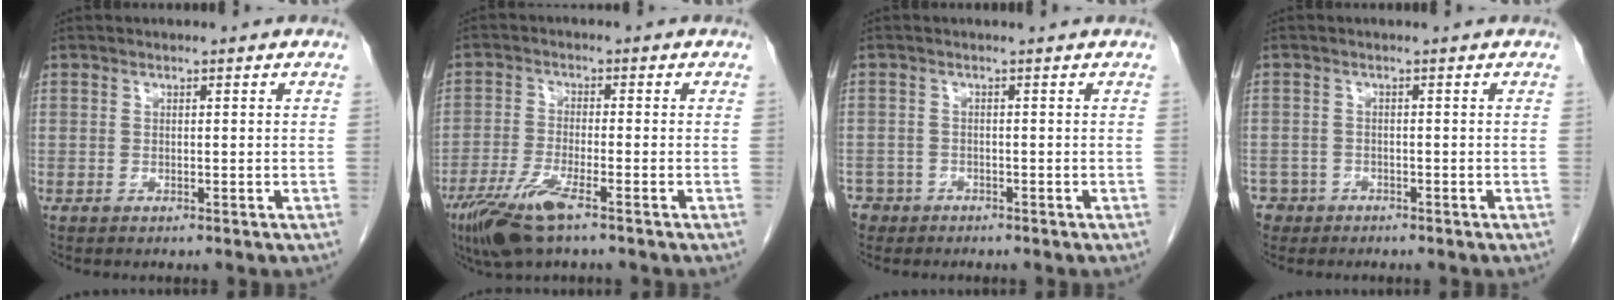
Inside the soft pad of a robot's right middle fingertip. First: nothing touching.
{"total": 7.5, "force": [-4.7, 0.8, 5.7], "torque": [-0.122, -0.018, -0.089]}
{"total": 2.4, "force": [-1.7, 1.7, 0.3], "torque": [0.001, 0.008, -0.026]}
{"total": 2.8, "force": [-2.0, 2.0, -0.1], "torque": [0.007, 0.007, -0.036]}